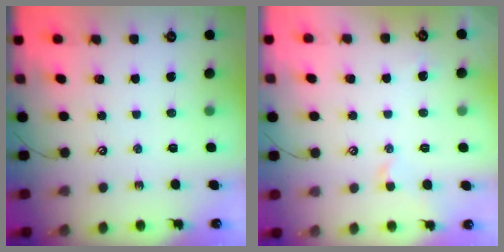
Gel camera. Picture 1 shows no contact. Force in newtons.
{"total": 0.9, "press": 0.7, "slide": 0.6}